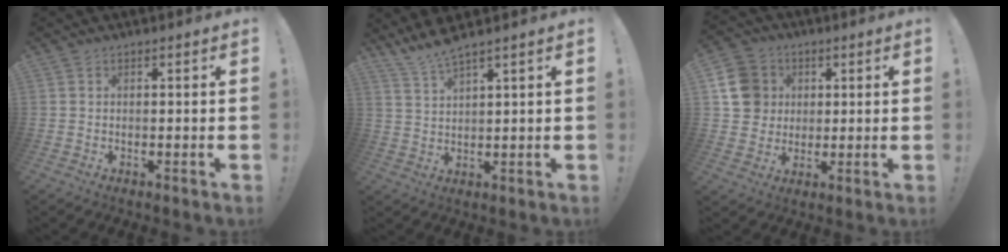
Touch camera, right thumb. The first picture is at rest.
{"total": 5.2, "force": [4.6, -0.2, 2.4], "torque": [-0.059, -0.024, 0.084]}
{"total": 12.3, "force": [3.3, 11.0, 4.2], "torque": [-0.055, -0.010, 0.071]}